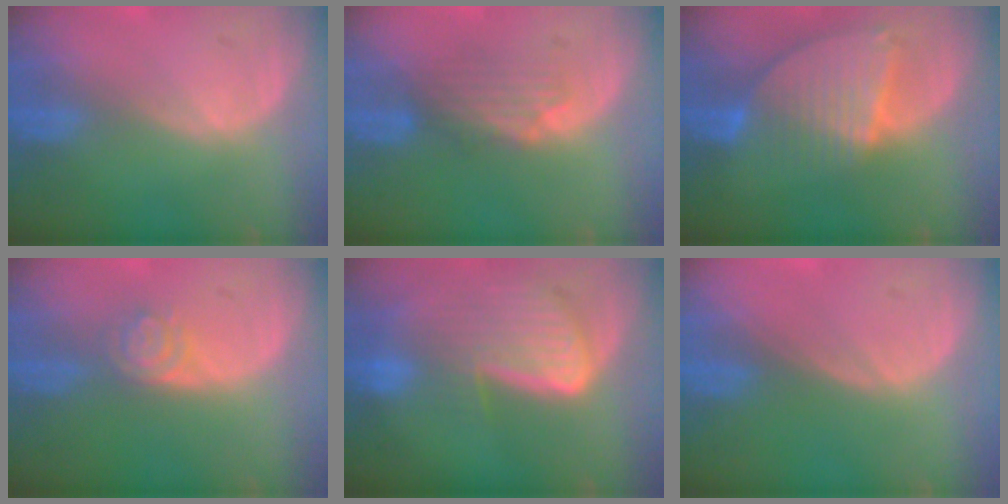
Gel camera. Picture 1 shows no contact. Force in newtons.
{"total": 4.2, "press": 3.8, "slide": 1.9}
{"total": 8.6, "press": 7.5, "slide": 4.2}
{"total": 4.0, "press": 3.3, "slide": 2.1}
{"total": 9.1, "press": 7.9, "slide": 4.3}
{"total": 0.0}